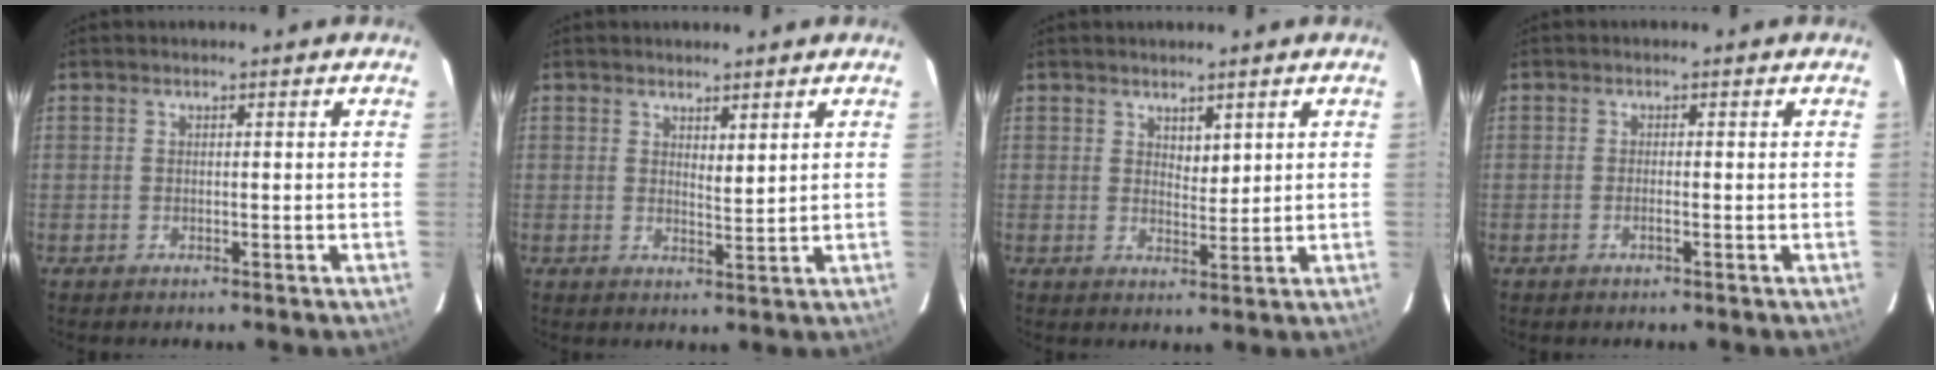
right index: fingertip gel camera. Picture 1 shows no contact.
{"total": 2.1, "force": [1.5, 0.4, 1.5], "torque": [-0.027, -0.012, 0.029]}
{"total": 2.4, "force": [1.5, 1.1, 1.5], "torque": [-0.024, -0.005, 0.033]}
{"total": 0.9, "force": [-0.4, 0.0, 0.8], "torque": [-0.018, 0.000, -0.007]}